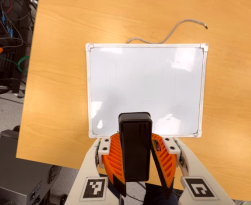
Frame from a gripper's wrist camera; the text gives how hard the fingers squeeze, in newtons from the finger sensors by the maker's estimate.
{"total": 7.4, "left": 7.9, "right": 6.9}